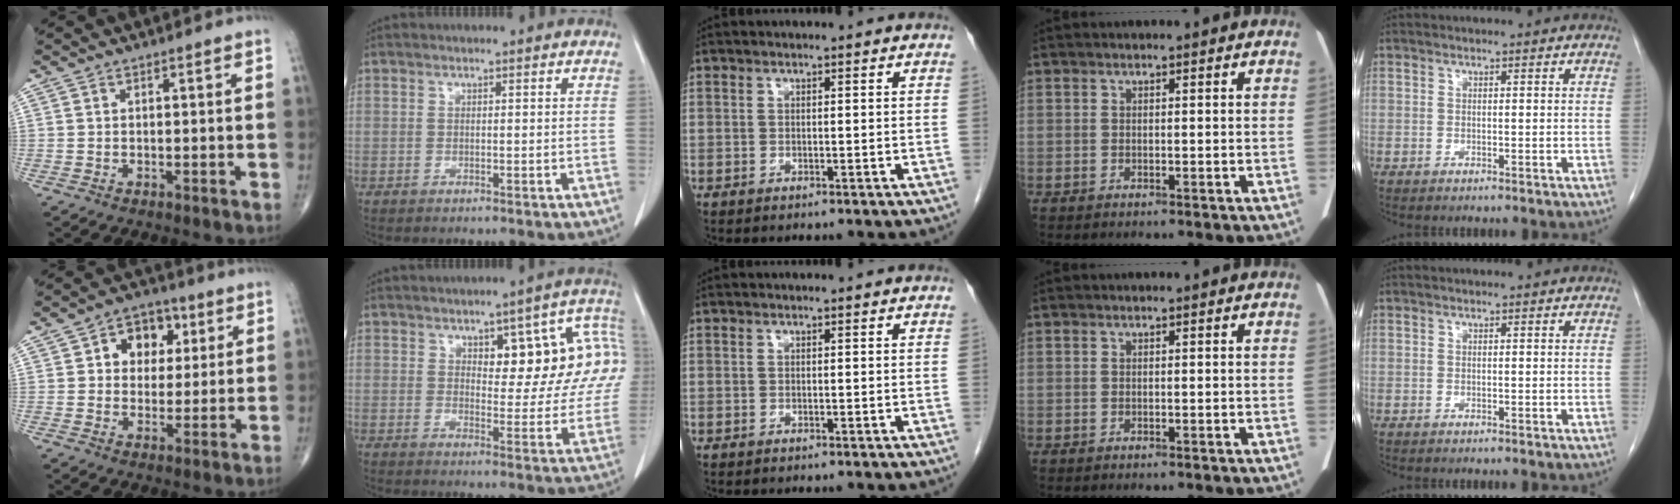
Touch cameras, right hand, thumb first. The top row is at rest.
{"thumb": {"total": 9.0, "force": [2.7, 6.8, 5.2], "torque": [-0.029, 0.000, 0.037]}, "index": {"total": 13.9, "force": [3.9, 5.4, 12.2], "torque": [-0.134, 0.029, 0.049]}}